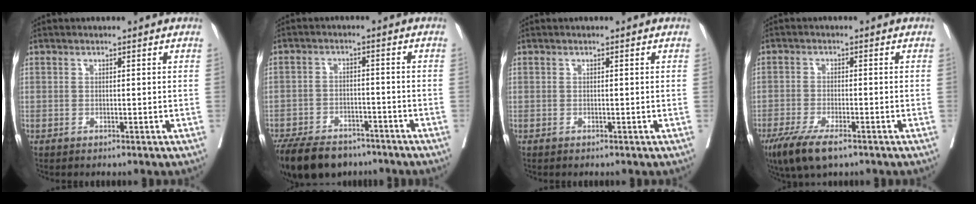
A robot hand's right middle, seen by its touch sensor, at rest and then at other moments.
{"total": 15.0, "force": [-11.7, 7.0, 6.4], "torque": [-0.146, -0.016, -0.172]}
{"total": 0.0}
{"total": 7.7, "force": [-5.2, 1.9, 5.4], "torque": [-0.095, -0.017, -0.088]}